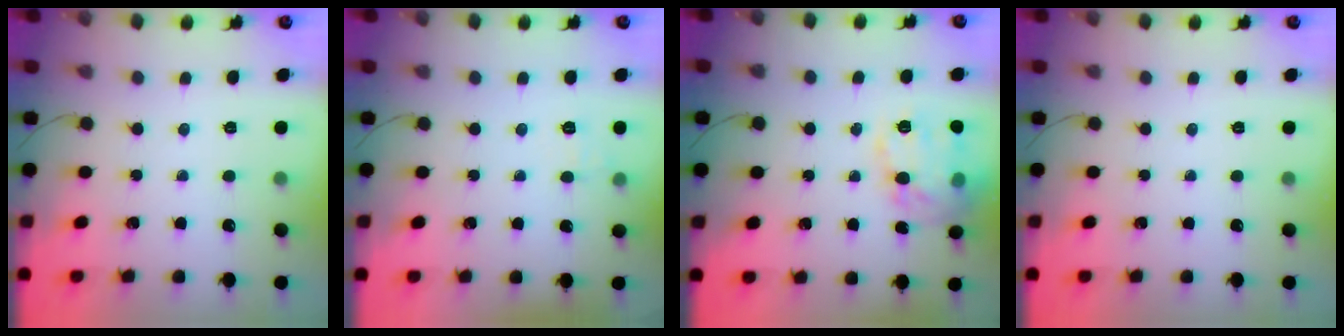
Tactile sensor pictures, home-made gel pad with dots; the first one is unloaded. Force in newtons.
{"total": 5.3, "press": 5.1, "slide": 1.5}
{"total": 15.1, "press": 15.1, "slide": 0.7}
{"total": 0.0}